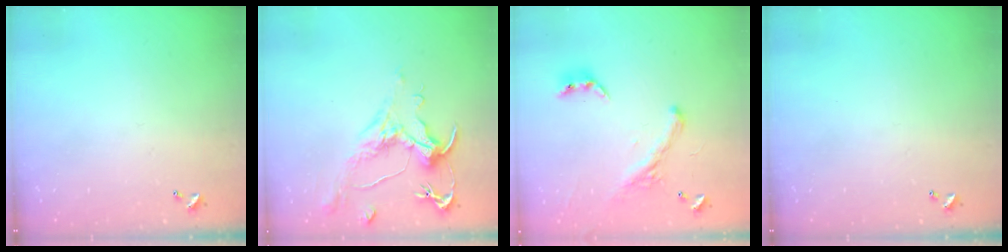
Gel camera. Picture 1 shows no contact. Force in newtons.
{"total": 1.6, "press": 0.7, "slide": 1.4}
{"total": 2.6, "press": 2.3, "slide": 1.3}
{"total": 0.0}